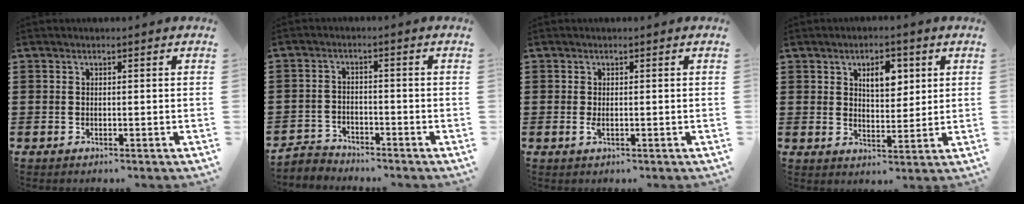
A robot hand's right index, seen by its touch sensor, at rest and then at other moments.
{"total": 2.6, "force": [-2.6, 0.6, 0.0], "torque": [-0.009, 0.001, -0.056]}
{"total": 1.2, "force": [-0.1, 0.3, 1.1], "torque": [-0.021, -0.002, -0.002]}
{"total": 5.3, "force": [2.2, 2.8, 3.9], "torque": [-0.062, 0.002, 0.032]}